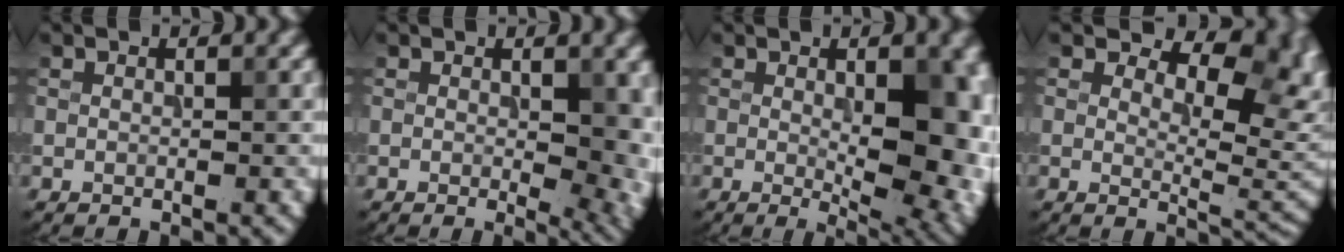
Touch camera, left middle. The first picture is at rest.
{"total": 7.1, "force": [-0.2, 3.3, 6.3], "torque": [-0.065, -0.006, -0.004]}
{"total": 10.3, "force": [-0.1, 4.5, 9.3], "torque": [-0.090, -0.003, 0.006]}
{"total": 8.0, "force": [3.6, 4.2, 5.7], "torque": [-0.068, -0.006, 0.057]}